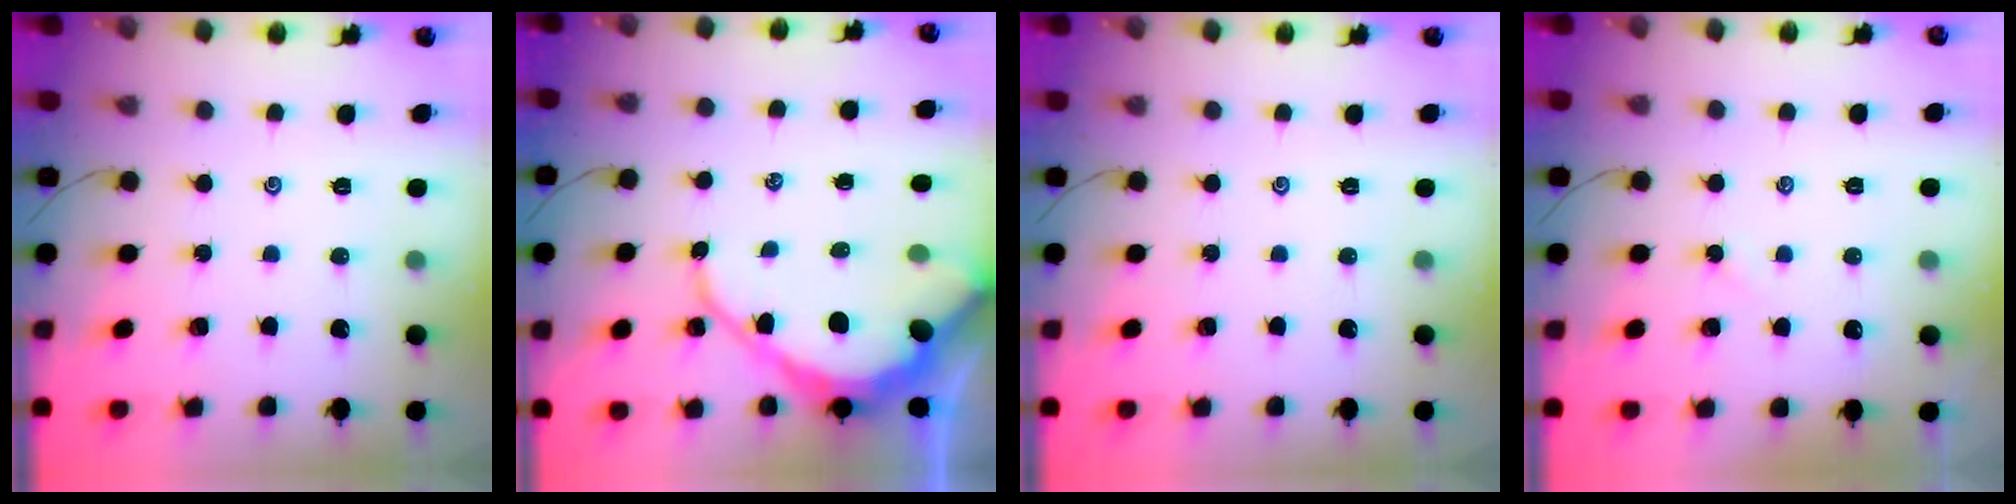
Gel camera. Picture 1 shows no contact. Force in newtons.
{"total": 12.4, "press": 12.3, "slide": 1.4}
{"total": 0.0}
{"total": 1.3, "press": 1.3, "slide": 0.3}